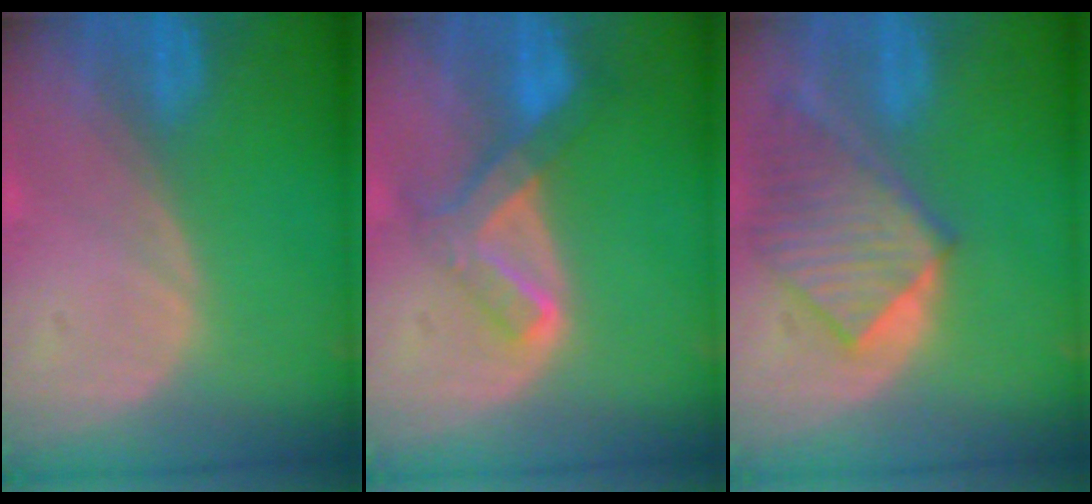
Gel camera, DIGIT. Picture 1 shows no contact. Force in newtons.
{"total": 6.7, "press": 5.8, "slide": 3.4}
{"total": 8.9, "press": 7.9, "slide": 4.1}